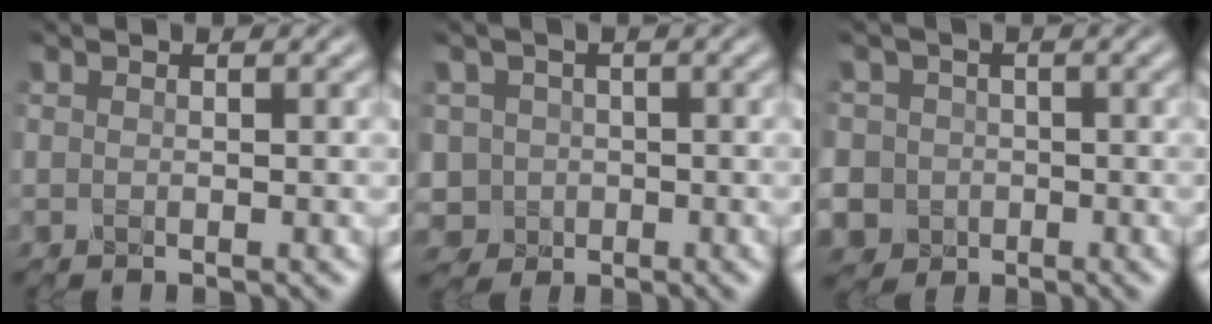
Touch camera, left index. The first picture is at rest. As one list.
[{"total": 3.2, "force": [-0.6, 3.2, 0.3], "torque": [0.009, 0.004, -0.015]}, {"total": 7.9, "force": [-1.7, 7.5, 1.9], "torque": [-0.051, 0.000, -0.066]}]